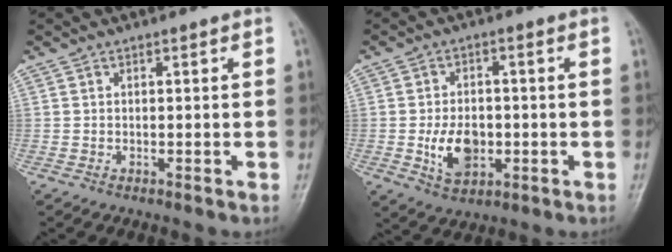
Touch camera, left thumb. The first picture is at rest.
{"total": 8.1, "force": [-1.5, 5.5, 5.8], "torque": [-0.081, -0.001, -0.020]}